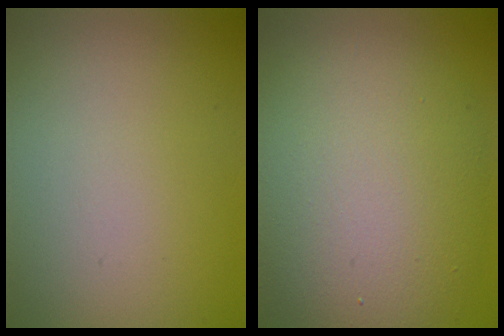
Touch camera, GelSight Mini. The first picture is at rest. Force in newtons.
{"total": 9.2, "press": 9.2, "slide": 0.3}